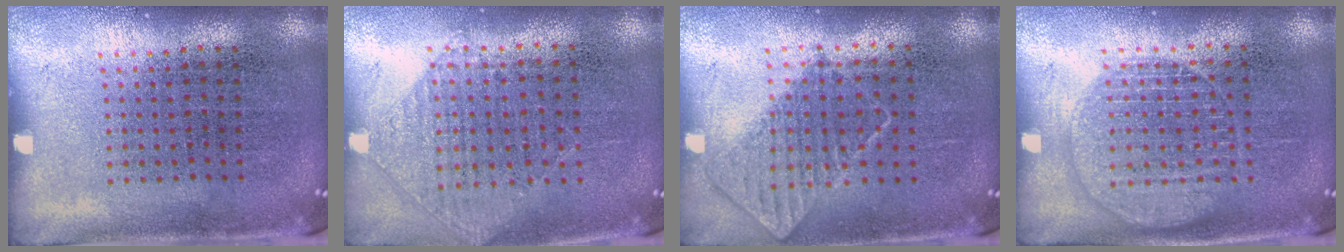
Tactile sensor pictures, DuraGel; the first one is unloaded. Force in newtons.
{"total": 1.0, "press": 0.9, "slide": 0.4}
{"total": 0.8, "press": 0.8, "slide": 0.2}
{"total": 1.3, "press": 1.3, "slide": 0.1}